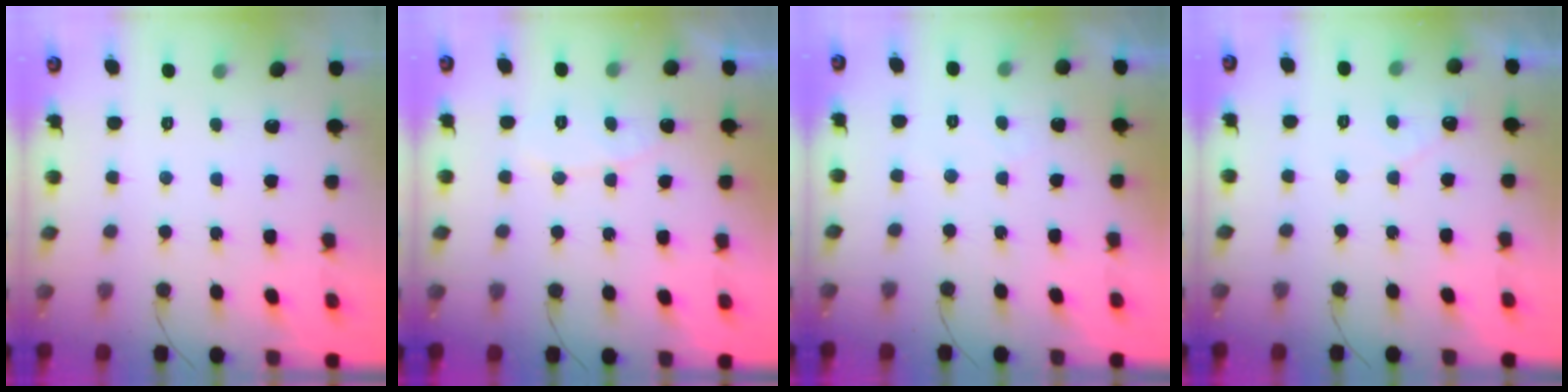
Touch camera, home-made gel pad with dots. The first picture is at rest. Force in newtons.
{"total": 5.5, "press": 5.5, "slide": 0.2}
{"total": 2.3, "press": 2.3, "slide": 0.1}
{"total": 3.7, "press": 3.7, "slide": 0.1}